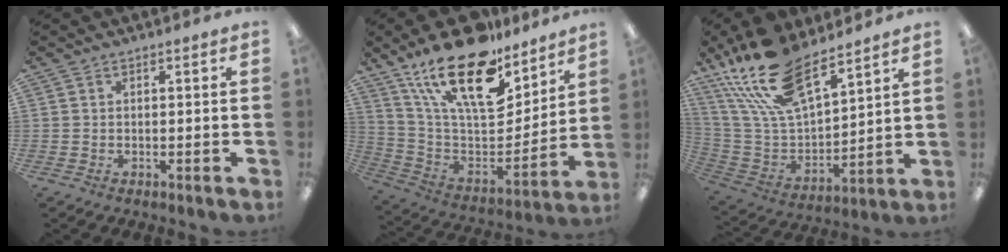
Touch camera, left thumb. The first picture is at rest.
{"total": 24.4, "force": [16.7, 10.1, 14.5], "torque": [-0.253, -0.106, 0.293]}
{"total": 21.3, "force": [15.8, 8.5, 11.6], "torque": [-0.253, -0.088, 0.286]}